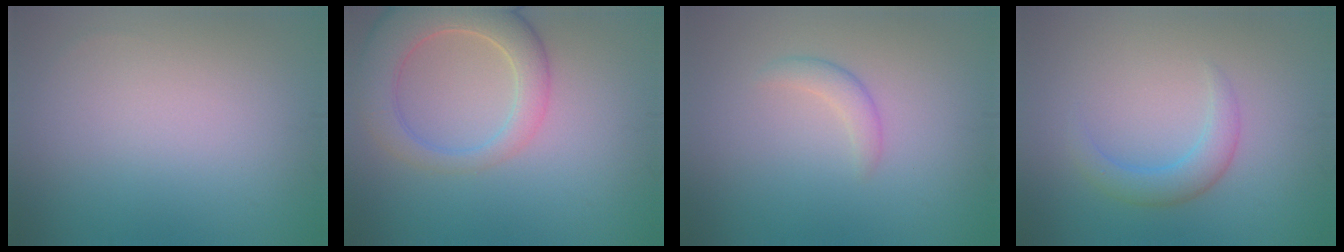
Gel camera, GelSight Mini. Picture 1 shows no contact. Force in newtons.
{"total": 6.8, "press": 6.8, "slide": 0.6}
{"total": 1.5, "press": 1.5, "slide": 0.0}
{"total": 2.6, "press": 2.6, "slide": 0.0}